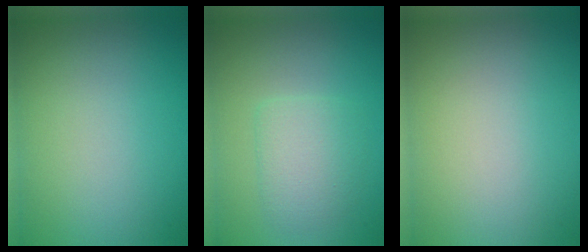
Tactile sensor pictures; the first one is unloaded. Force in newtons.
{"total": 2.6, "press": 2.6, "slide": 0.2}
{"total": 0.0}